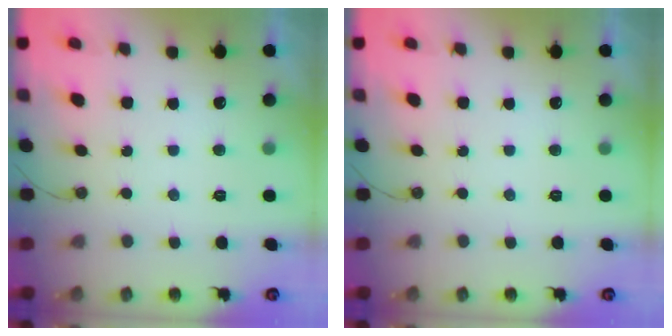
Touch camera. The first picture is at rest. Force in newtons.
{"total": 0.0}